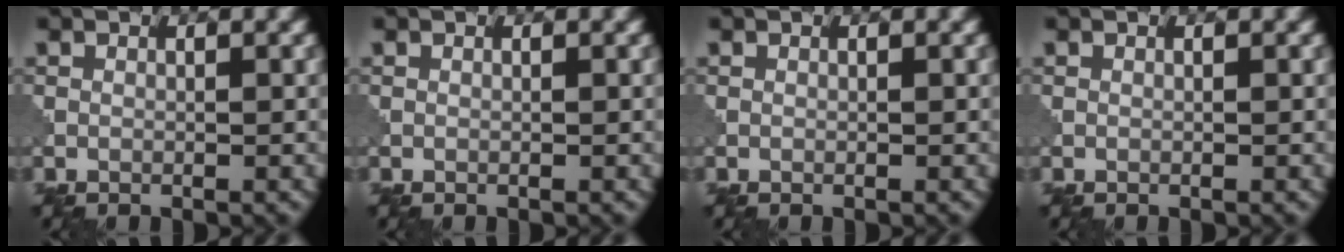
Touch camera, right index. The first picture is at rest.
{"total": 0.0}
{"total": 0.0}
{"total": 0.0}